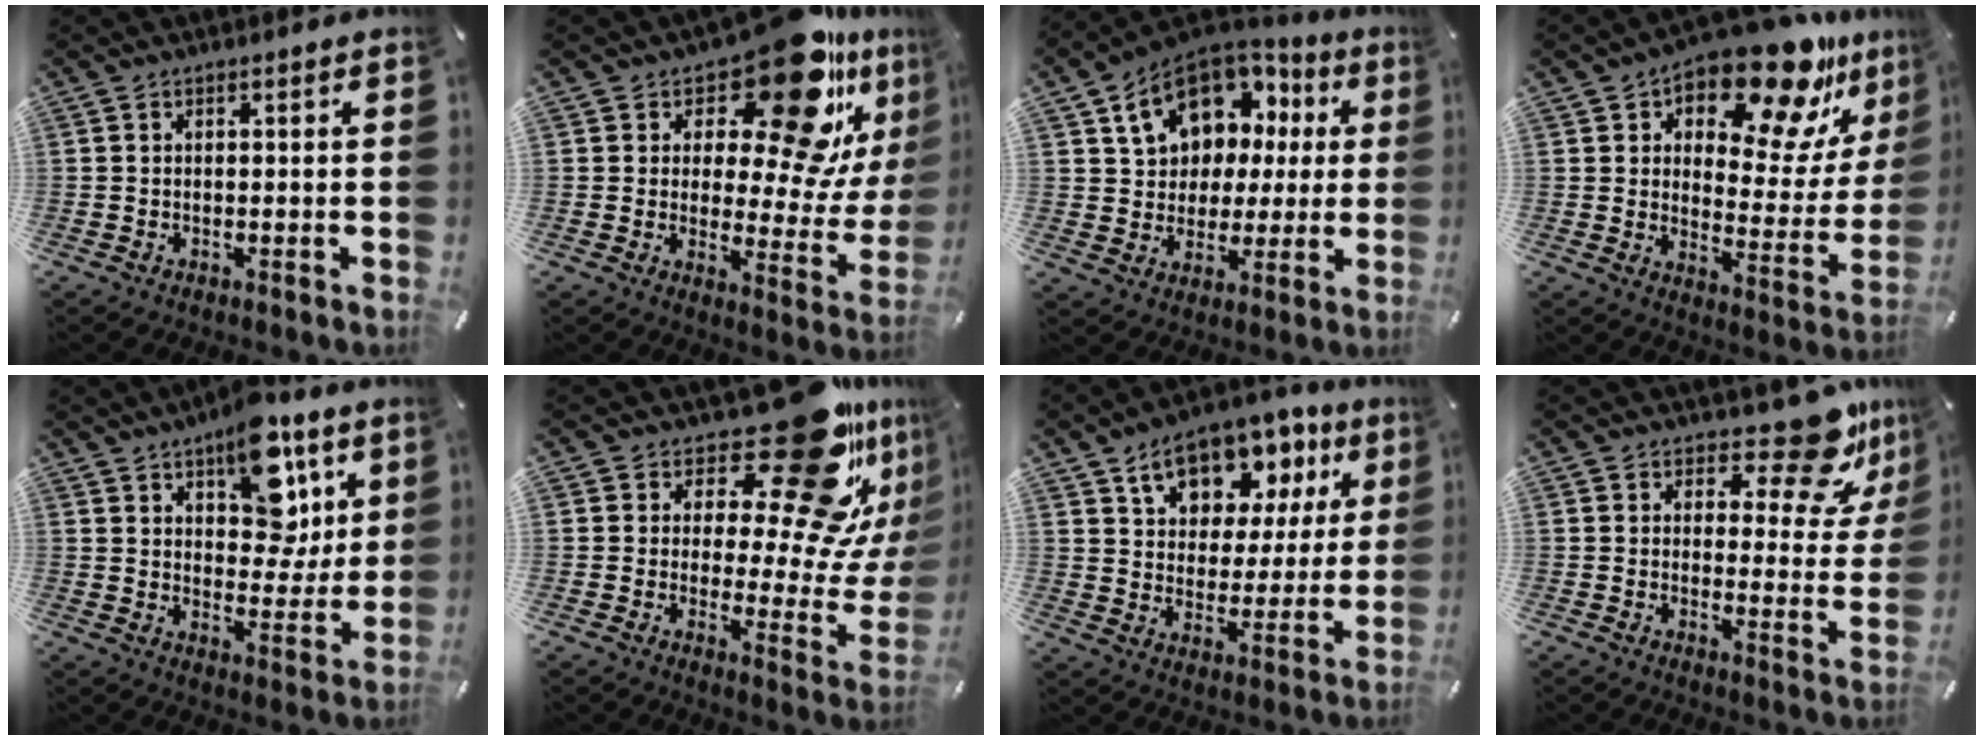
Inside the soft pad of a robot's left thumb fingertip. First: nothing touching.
{"total": 19.8, "force": [13.6, 7.4, 12.4], "torque": [-0.166, -0.121, 0.222]}
{"total": 14.6, "force": [6.5, 11.5, 6.2], "torque": [-0.115, -0.029, 0.125]}
{"total": 18.6, "force": [14.6, 6.6, 9.4], "torque": [-0.141, -0.116, 0.243]}
{"total": 14.9, "force": [8.0, 8.6, 9.2], "torque": [-0.119, -0.037, 0.140]}
{"total": 24.6, "force": [16.0, 8.3, 16.8], "torque": [-0.204, -0.138, 0.255]}
{"total": 14.4, "force": [8.9, 9.2, 6.5], "torque": [-0.110, -0.045, 0.159]}
{"total": 13.4, "force": [10.0, 4.4, 7.9], "torque": [-0.100, -0.077, 0.167]}